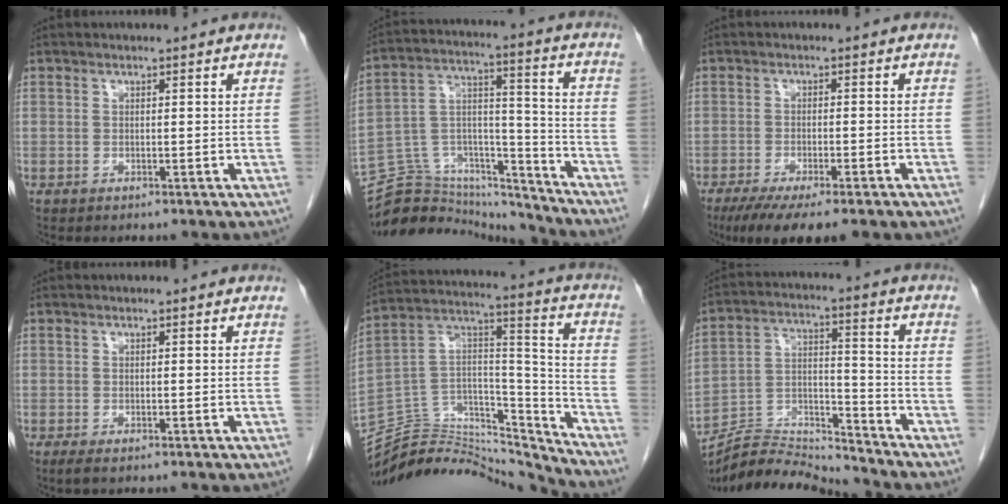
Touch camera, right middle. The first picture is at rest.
{"total": 19.5, "force": [-19.0, 3.7, 2.6], "torque": [-0.056, 0.056, -0.301]}
{"total": 9.4, "force": [-6.8, 1.0, 6.4], "torque": [-0.090, -0.019, -0.101]}
{"total": 0.7, "force": [-0.4, -0.1, 0.6], "torque": [-0.017, -0.005, -0.006]}
{"total": 22.8, "force": [-22.1, 4.2, 3.6], "torque": [-0.081, 0.051, -0.356]}
{"total": 11.5, "force": [-11.4, -1.0, -0.6], "torque": [0.009, 0.037, -0.208]}